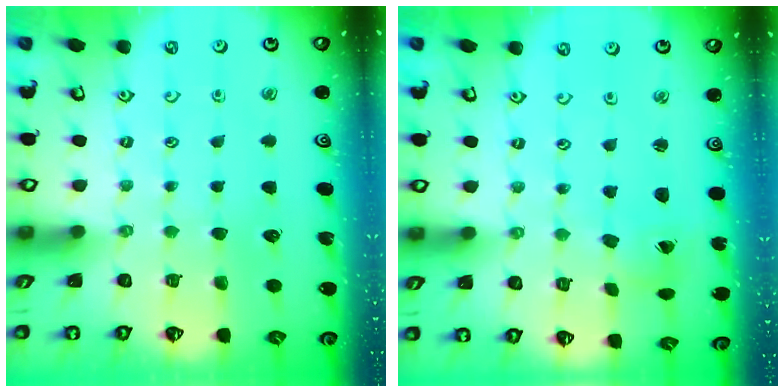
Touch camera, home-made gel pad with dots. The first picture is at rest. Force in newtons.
{"total": 0.0}